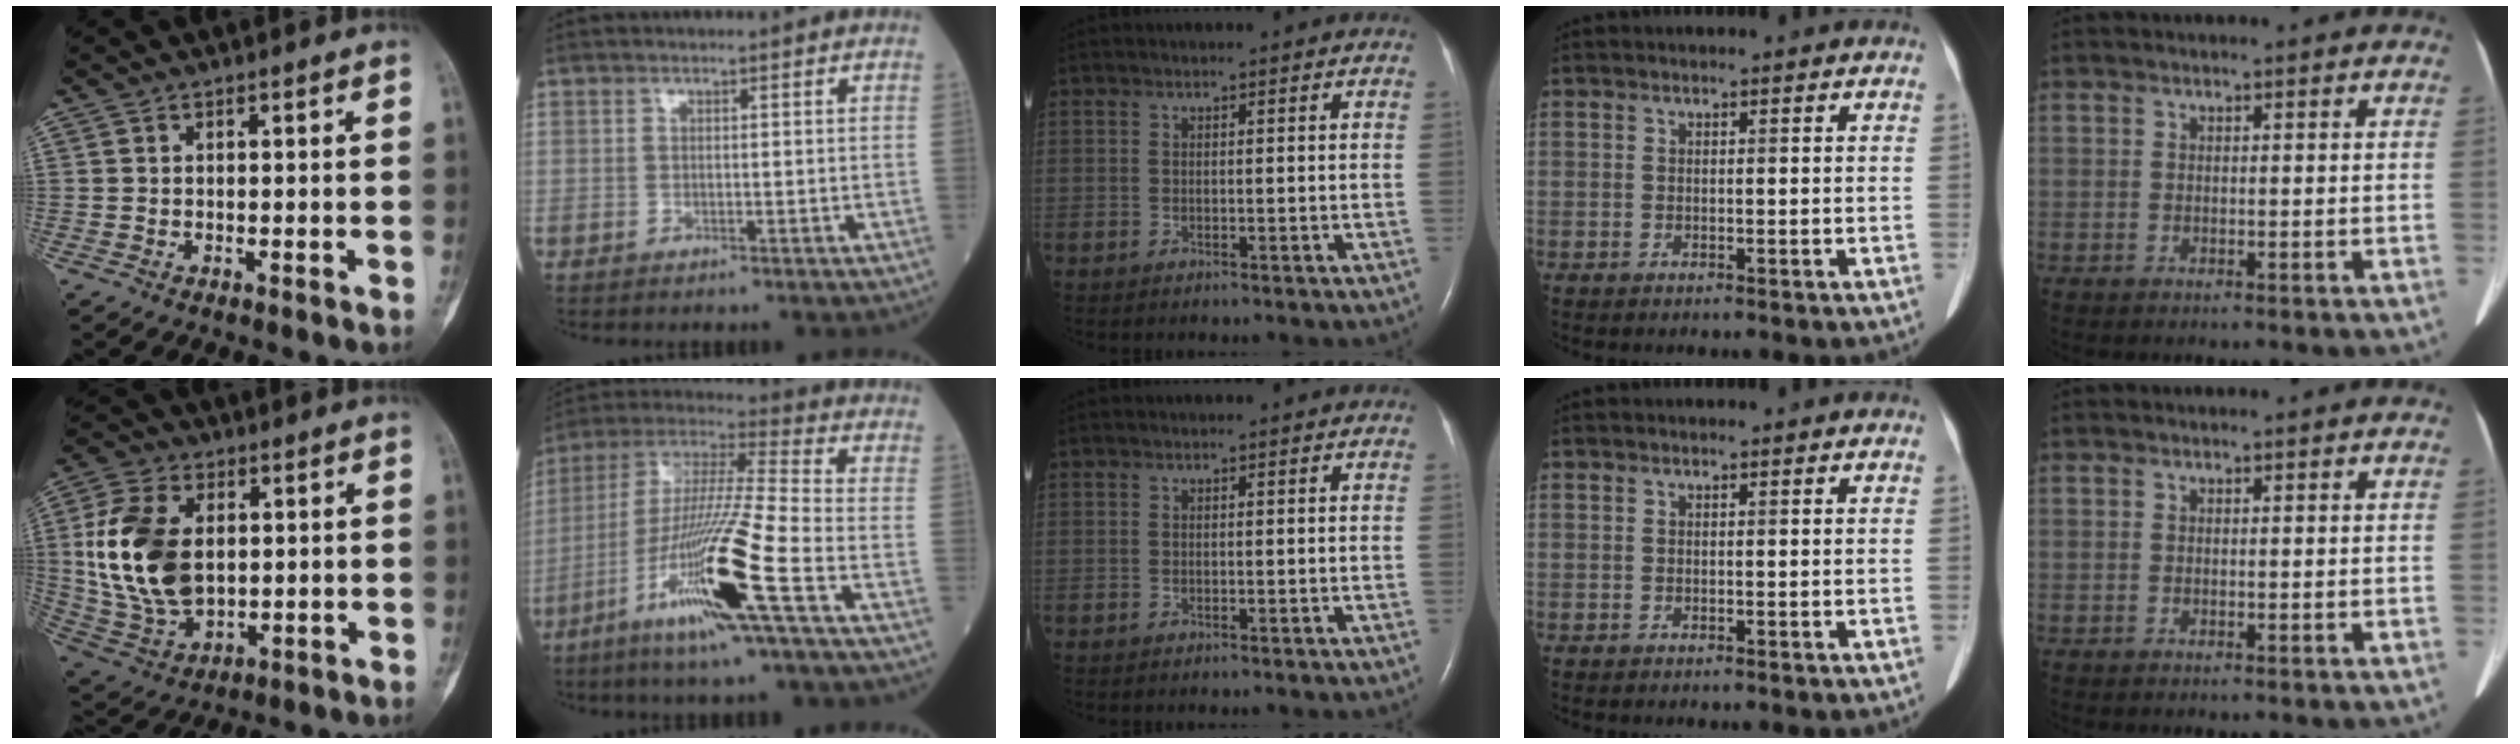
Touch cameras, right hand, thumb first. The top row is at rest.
{"thumb": {"total": 17.8, "force": [2.2, 11.3, 13.6], "torque": [-0.265, -0.010, 0.052]}, "index": {"total": 18.1, "force": [-7.7, -0.6, 16.4], "torque": [-0.344, -0.030, -0.151]}}